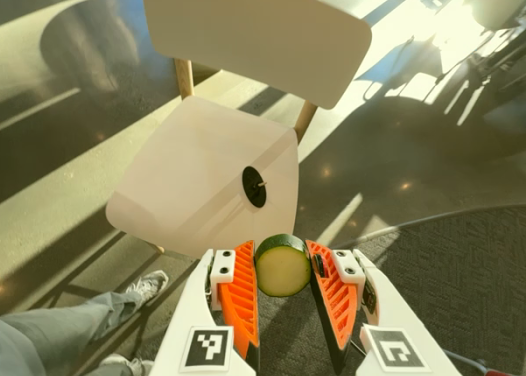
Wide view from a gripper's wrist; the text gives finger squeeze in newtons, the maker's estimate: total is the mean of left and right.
{"total": 9.6, "left": 9.8, "right": 9.3}